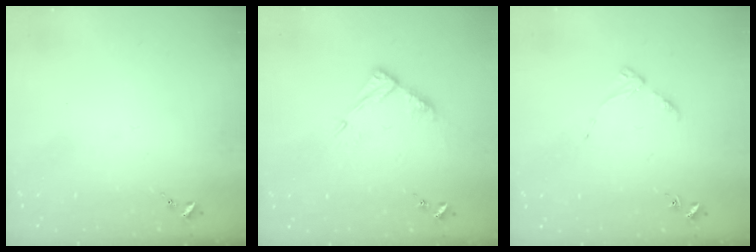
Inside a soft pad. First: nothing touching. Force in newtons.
{"total": 9.0, "press": 9.0, "slide": 0.8}
{"total": 3.8, "press": 3.8, "slide": 0.5}